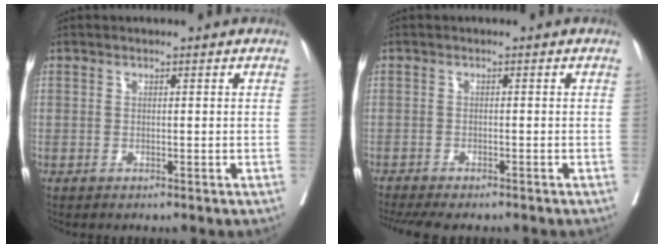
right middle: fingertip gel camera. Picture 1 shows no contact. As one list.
[{"total": 8.9, "force": [-7.6, 2.2, 4.0], "torque": [-0.053, -0.008, -0.106]}]